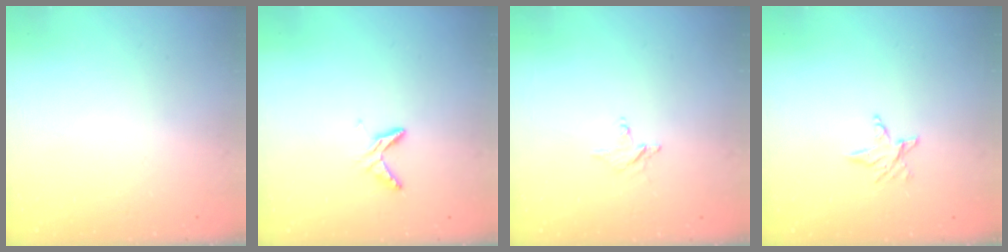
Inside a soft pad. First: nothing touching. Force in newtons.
{"total": 5.6, "press": 5.6, "slide": 0.4}
{"total": 2.4, "press": 2.4, "slide": 0.2}
{"total": 3.6, "press": 3.6, "slide": 0.4}